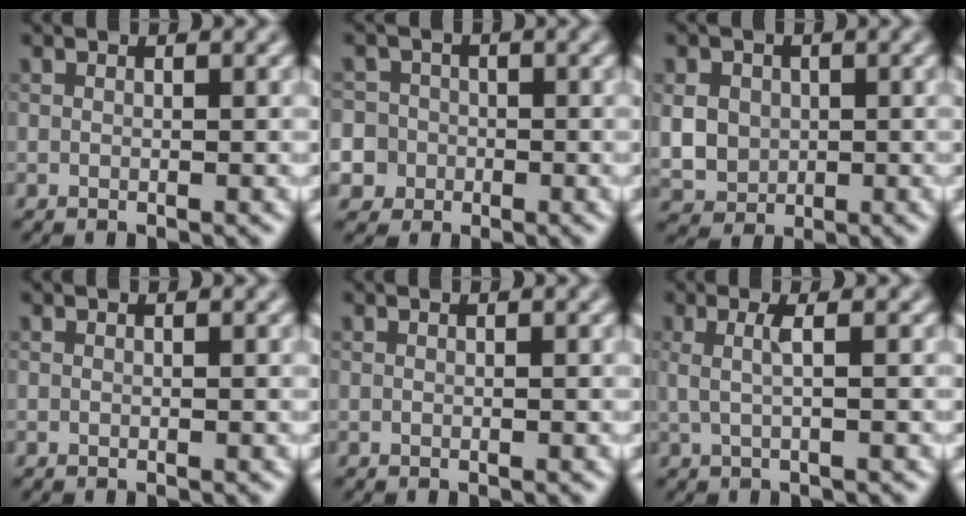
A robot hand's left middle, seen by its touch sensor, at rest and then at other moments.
{"total": 7.9, "force": [-2.2, 7.4, 1.8], "torque": [-0.040, 0.005, -0.073]}
{"total": 3.7, "force": [0.2, 3.3, 1.8], "torque": [-0.045, -0.002, 0.004]}
{"total": 0.0}
{"total": 0.0}
{"total": 2.0, "force": [0.2, 0.5, 1.9], "torque": [-0.035, 0.002, 0.000]}